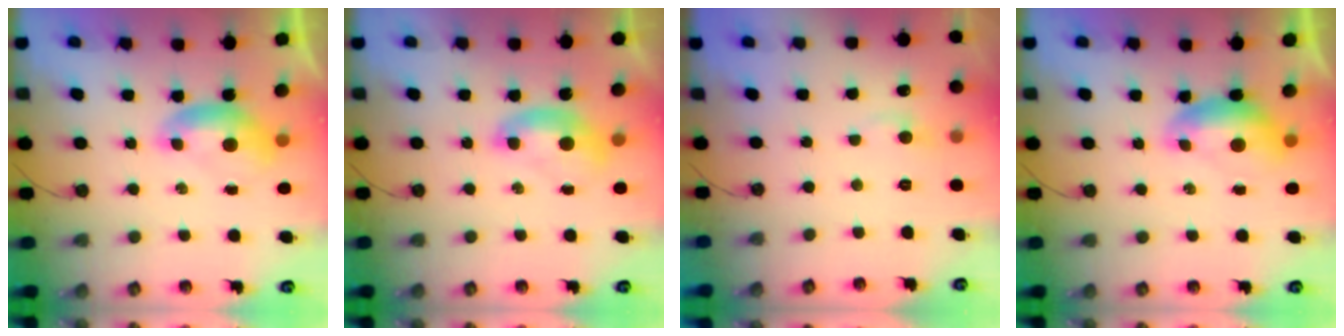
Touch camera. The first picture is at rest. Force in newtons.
{"total": 1.2, "press": 1.2, "slide": 0.3}
{"total": 1.2, "press": 0.9, "slide": 0.8}
{"total": 0.0}